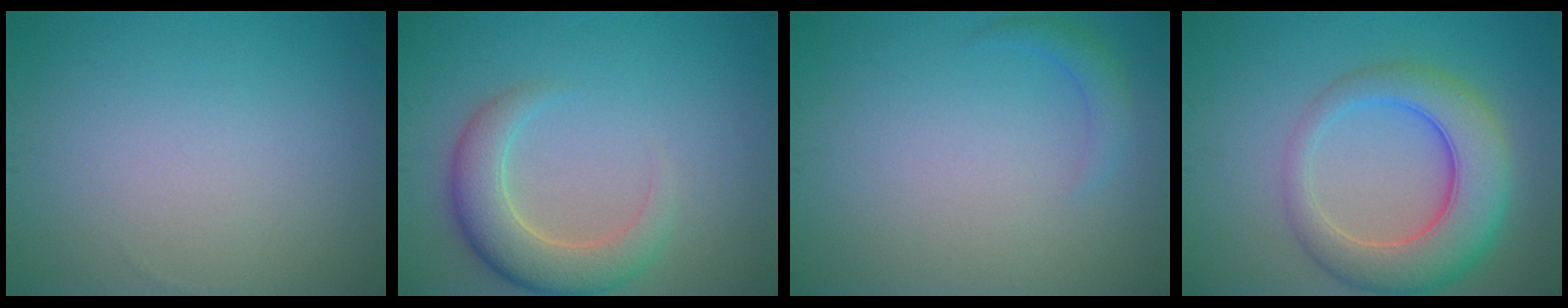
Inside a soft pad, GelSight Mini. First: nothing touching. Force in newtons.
{"total": 5.2, "press": 5.2, "slide": 0.3}
{"total": 1.4, "press": 1.4, "slide": 0.1}
{"total": 7.8, "press": 7.8, "slide": 0.4}